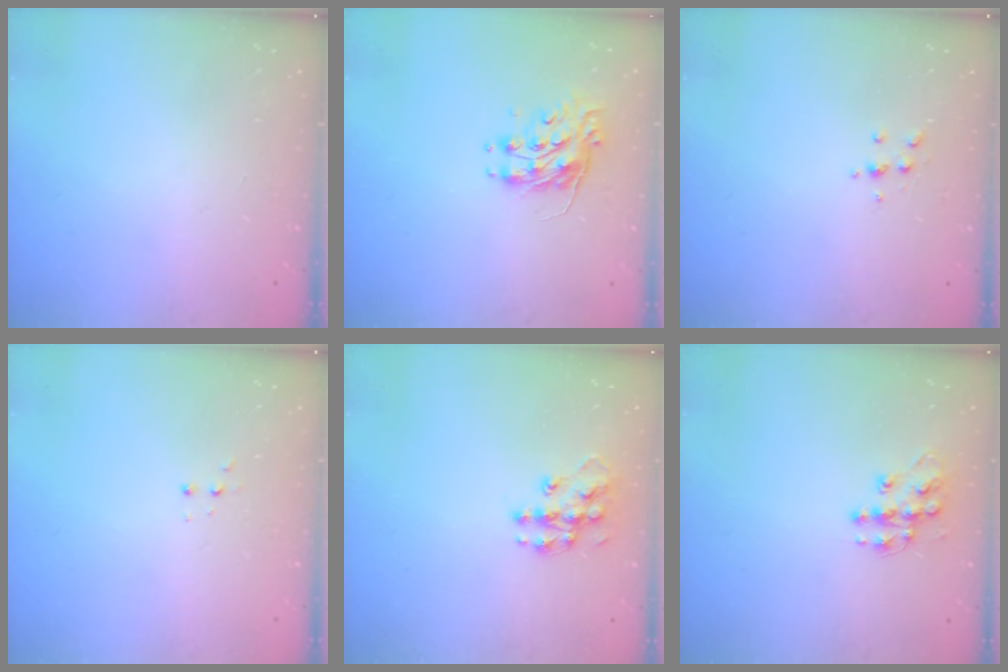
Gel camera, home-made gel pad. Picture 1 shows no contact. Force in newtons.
{"total": 8.7, "press": 8.7, "slide": 0.3}
{"total": 4.9, "press": 4.8, "slide": 1.1}
{"total": 2.8, "press": 2.8, "slide": 0.5}
{"total": 11.3, "press": 11.3, "slide": 0.7}
{"total": 10.8, "press": 10.8, "slide": 0.6}